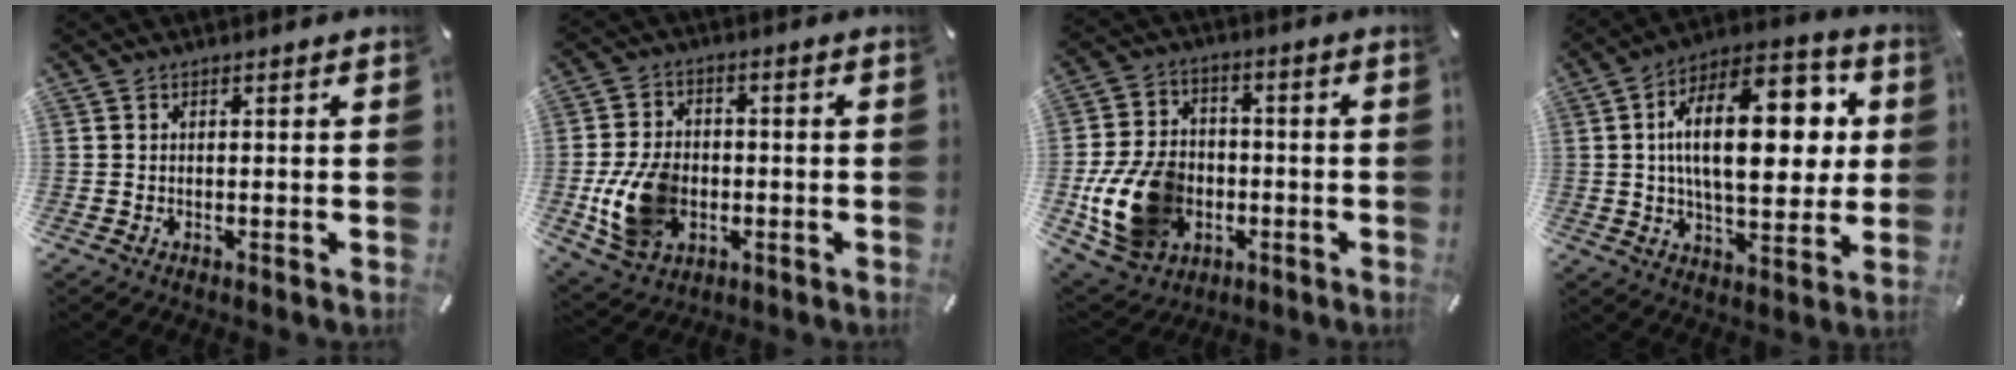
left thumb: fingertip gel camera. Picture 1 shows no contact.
{"total": 13.2, "force": [-2.6, 9.9, 8.3], "torque": [-0.172, 0.007, -0.044]}
{"total": 15.7, "force": [-4.0, 12.1, 9.2], "torque": [-0.197, 0.024, -0.070]}
{"total": 23.2, "force": [4.8, 11.6, 19.6], "torque": [-0.328, -0.005, 0.066]}